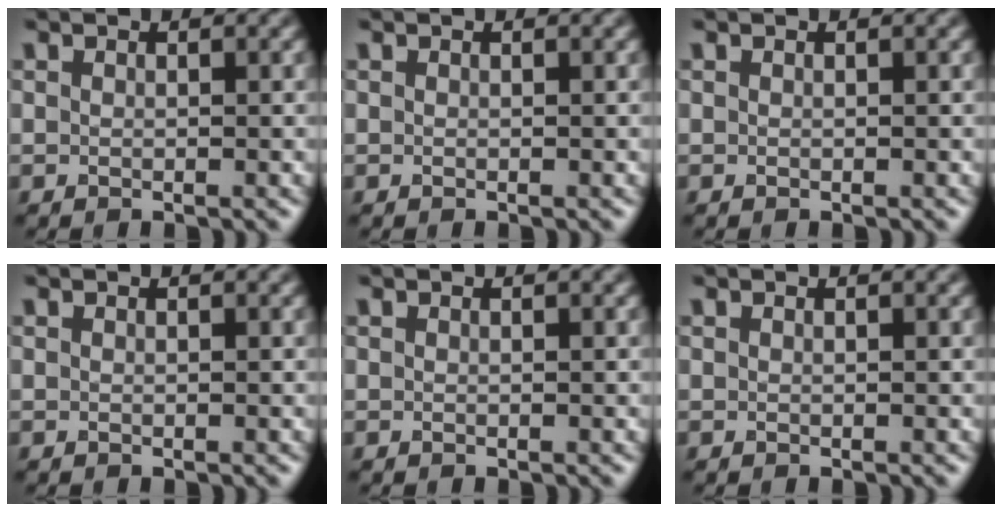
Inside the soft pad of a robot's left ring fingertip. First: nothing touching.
{"total": 0.0}
{"total": 0.0}
{"total": 0.0}
{"total": 0.0}
{"total": 0.0}